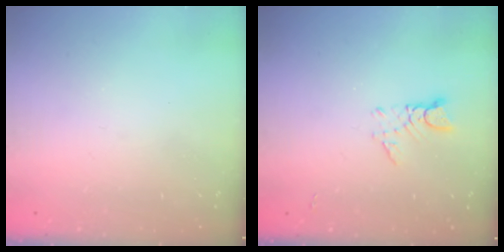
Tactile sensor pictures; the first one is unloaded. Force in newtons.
{"total": 3.1, "press": 3.1, "slide": 0.3}